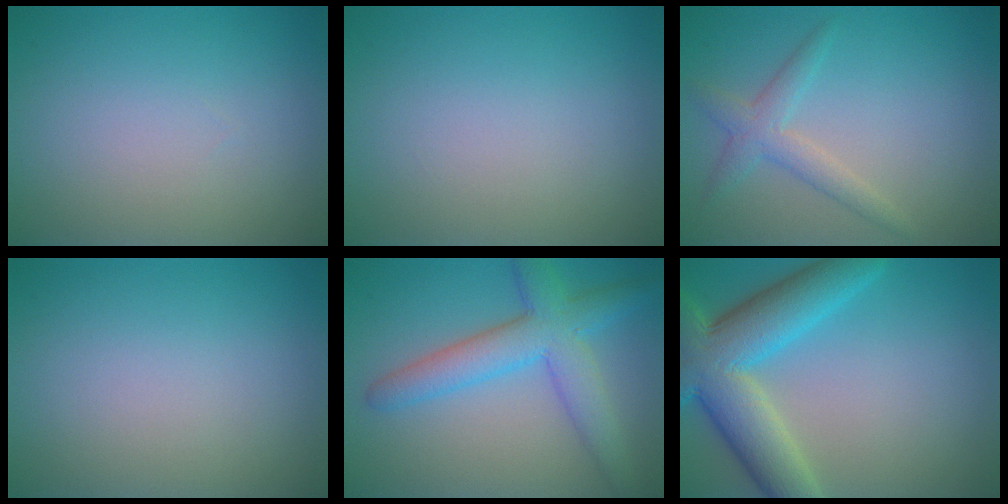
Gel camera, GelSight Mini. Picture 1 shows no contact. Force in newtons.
{"total": 0.0}
{"total": 2.5, "press": 2.5, "slide": 0.0}
{"total": 0.0}
{"total": 5.9, "press": 5.9, "slide": 0.1}
{"total": 9.4, "press": 9.4, "slide": 0.5}